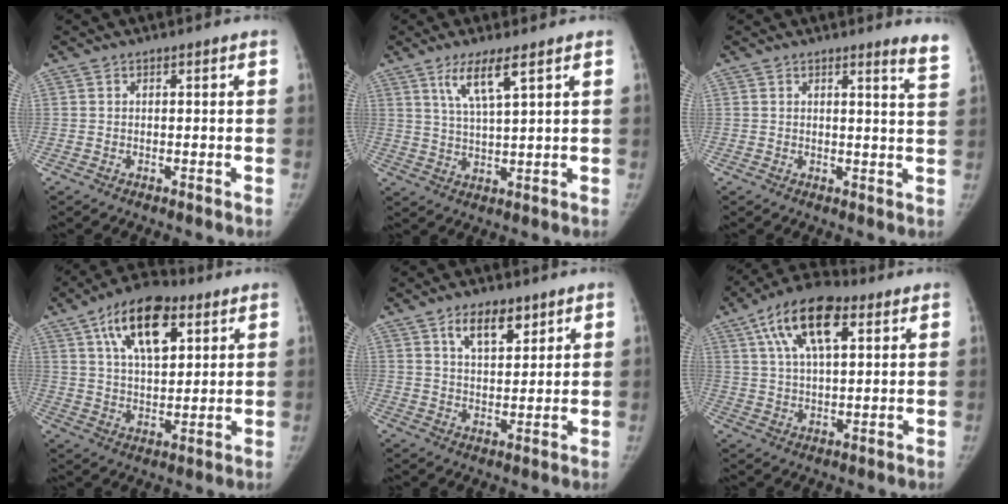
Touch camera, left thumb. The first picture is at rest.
{"total": 6.6, "force": [3.8, 0.9, 5.3], "torque": [-0.102, -0.022, 0.080]}
{"total": 4.6, "force": [4.0, -0.3, 2.3], "torque": [-0.028, -0.035, 0.031]}
{"total": 15.6, "force": [7.2, 7.9, 11.4], "torque": [-0.153, -0.013, 0.120]}
{"total": 7.7, "force": [4.6, 3.8, 4.8], "torque": [-0.051, -0.028, 0.078]}
{"total": 15.0, "force": [6.5, 7.0, 11.5], "torque": [-0.185, 0.004, 0.109]}